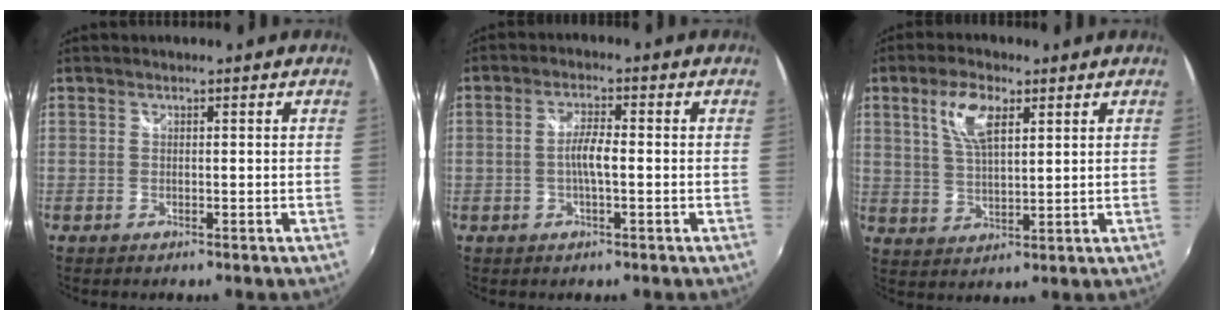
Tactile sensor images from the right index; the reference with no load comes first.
{"total": 3.8, "force": [-0.7, 0.6, 3.7], "torque": [-0.071, 0.004, -0.012]}
{"total": 7.8, "force": [3.5, 3.2, 6.1], "torque": [-0.118, 0.009, 0.070]}